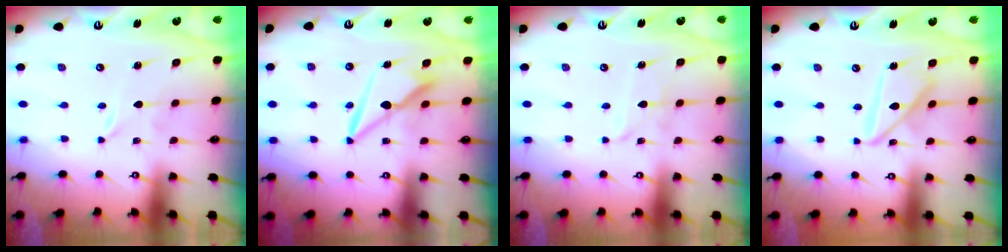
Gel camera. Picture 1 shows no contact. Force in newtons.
{"total": 7.9, "press": 7.8, "slide": 1.1}
{"total": 3.1, "press": 3.1, "slide": 0.4}
{"total": 13.2, "press": 13.1, "slide": 1.2}